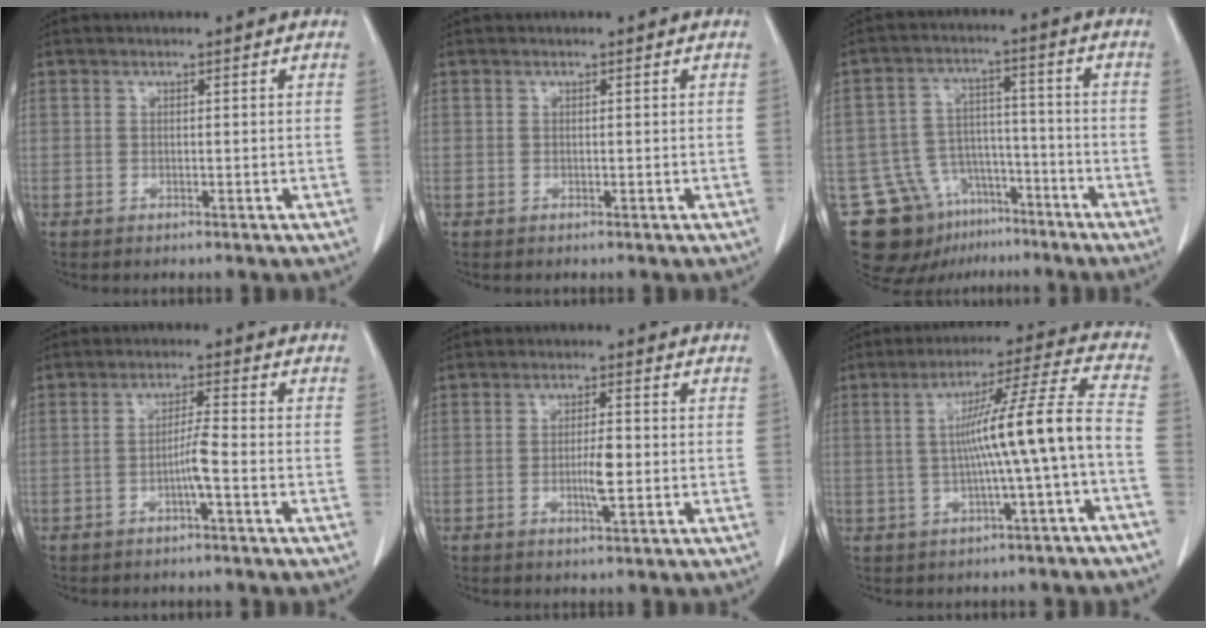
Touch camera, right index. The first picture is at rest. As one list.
[{"total": 0.0}, {"total": 13.0, "force": [-8.5, 8.9, 4.4], "torque": [-0.076, 0.043, -0.128]}, {"total": 3.3, "force": [-1.3, -0.4, 3.0], "torque": [-0.056, 0.003, -0.026]}, {"total": 3.8, "force": [-0.6, 0.5, 3.7], "torque": [-0.064, -0.002, -0.009]}, {"total": 10.0, "force": [-1.7, -0.9, 9.8], "torque": [-0.160, 0.022, -0.024]}]